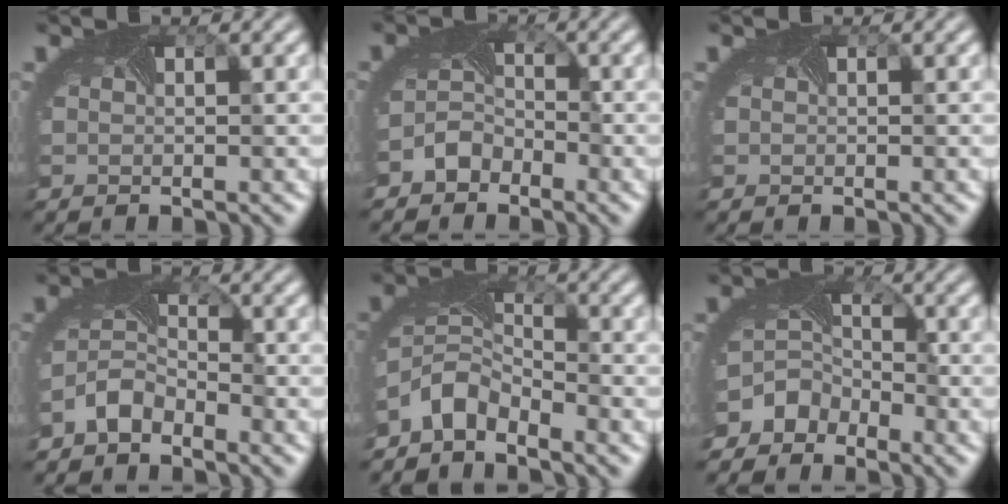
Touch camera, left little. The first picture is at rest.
{"total": 2.5, "force": [-2.0, 1.5, 0.3], "torque": [-0.011, 0.001, -0.043]}
{"total": 0.0}
{"total": 3.1, "force": [-2.5, 1.5, 1.0], "torque": [-0.034, -0.001, -0.056]}
{"total": 4.2, "force": [-3.4, 1.9, 1.5], "torque": [-0.038, -0.005, -0.077]}
{"total": 5.0, "force": [-3.8, 3.2, 0.8], "torque": [0.006, -0.003, -0.059]}